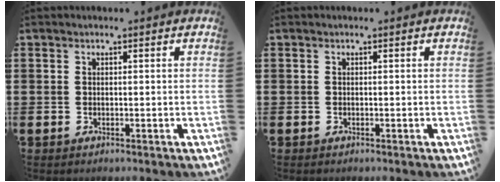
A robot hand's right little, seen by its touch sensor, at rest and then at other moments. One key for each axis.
{"total": 0.0}